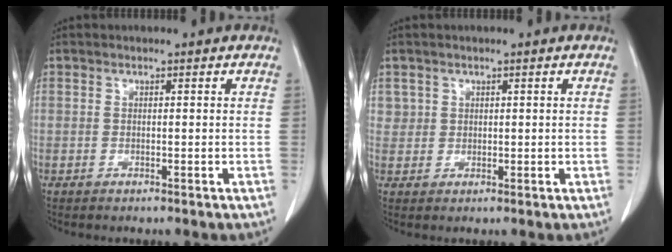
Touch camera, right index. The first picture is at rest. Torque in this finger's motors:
{"motor_torque": [-0.29, 0.14, -0.16, -0.02]}